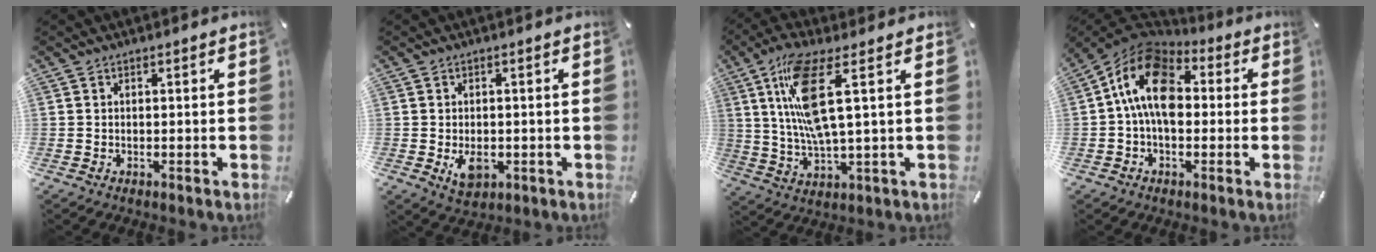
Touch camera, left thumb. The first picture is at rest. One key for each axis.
{"total": 4.9, "fx": -0.9, "fy": 3.4, "fz": 3.5, "tx": -0.064, "ty": -0.008, "tz": -0.020}
{"total": 14.1, "fx": 4.3, "fy": 3.6, "fz": 13.0, "tx": -0.280, "ty": -0.012, "tz": 0.068}
{"total": 14.1, "fx": 1.4, "fy": 9.1, "fz": 10.6, "tx": -0.208, "ty": 0.001, "tz": 0.024}